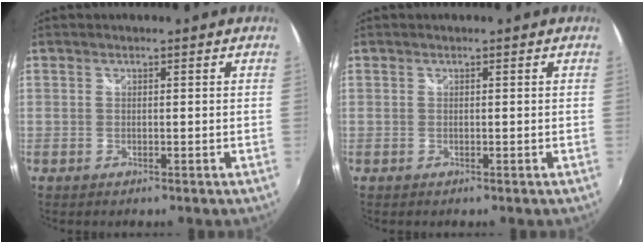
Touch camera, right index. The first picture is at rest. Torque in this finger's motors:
{"motor_torque": [0.00, 0.00, 0.00, 0.00]}